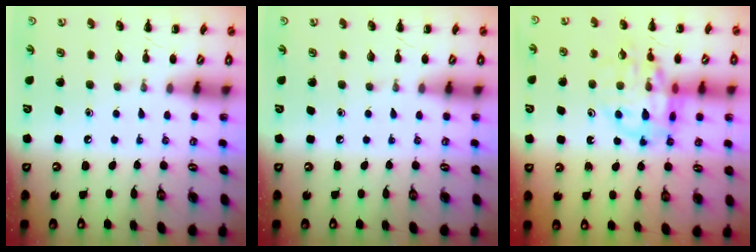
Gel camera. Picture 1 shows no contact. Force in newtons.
{"total": 0.0}
{"total": 16.0, "press": 15.9, "slide": 2.4}